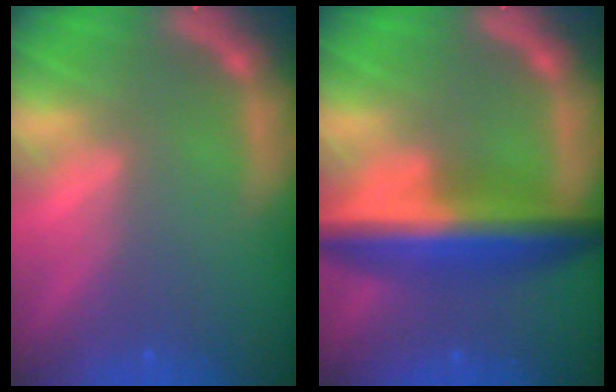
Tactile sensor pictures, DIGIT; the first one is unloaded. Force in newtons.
{"total": 8.5}